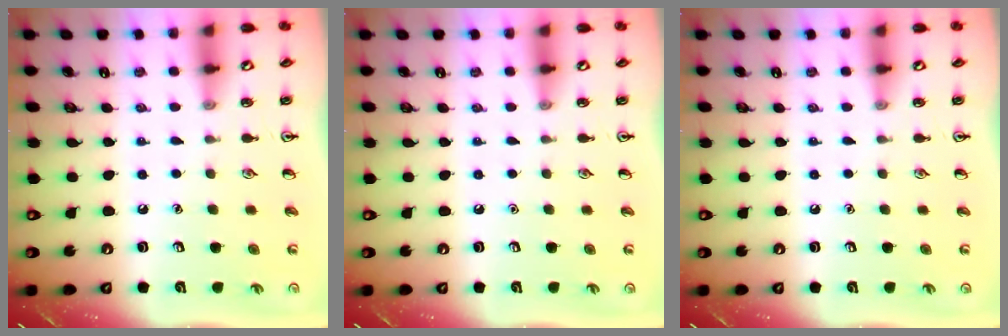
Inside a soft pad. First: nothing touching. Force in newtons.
{"total": 0.0}
{"total": 0.0}